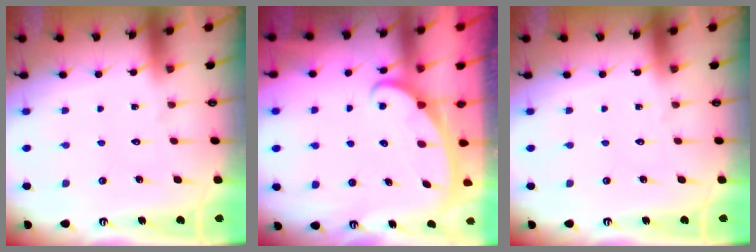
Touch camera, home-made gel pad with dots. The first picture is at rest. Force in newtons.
{"total": 2.4, "press": 2.4, "slide": 0.4}
{"total": 0.0}